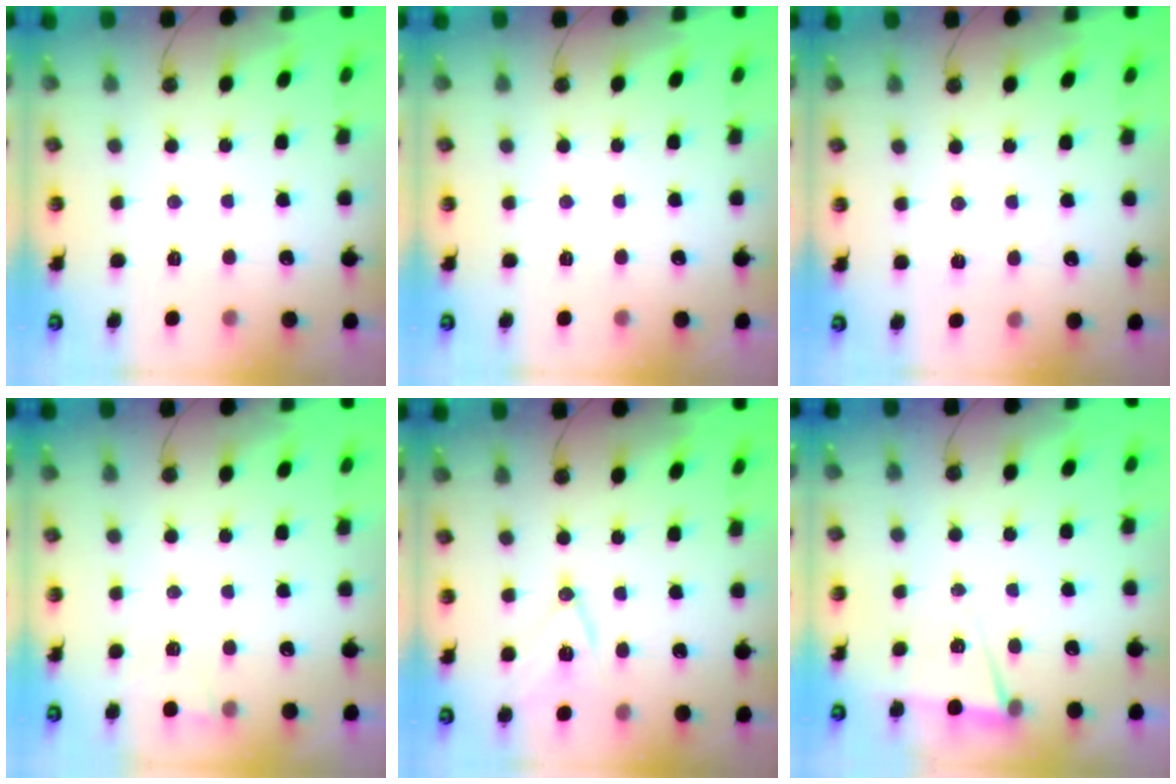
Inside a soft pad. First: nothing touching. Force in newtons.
{"total": 0.0}
{"total": 6.4, "press": 4.6, "slide": 4.5}
{"total": 2.7, "press": 2.1, "slide": 1.6}
{"total": 10.8, "press": 10.3, "slide": 3.3}
{"total": 6.0, "press": 4.0, "slide": 4.5}